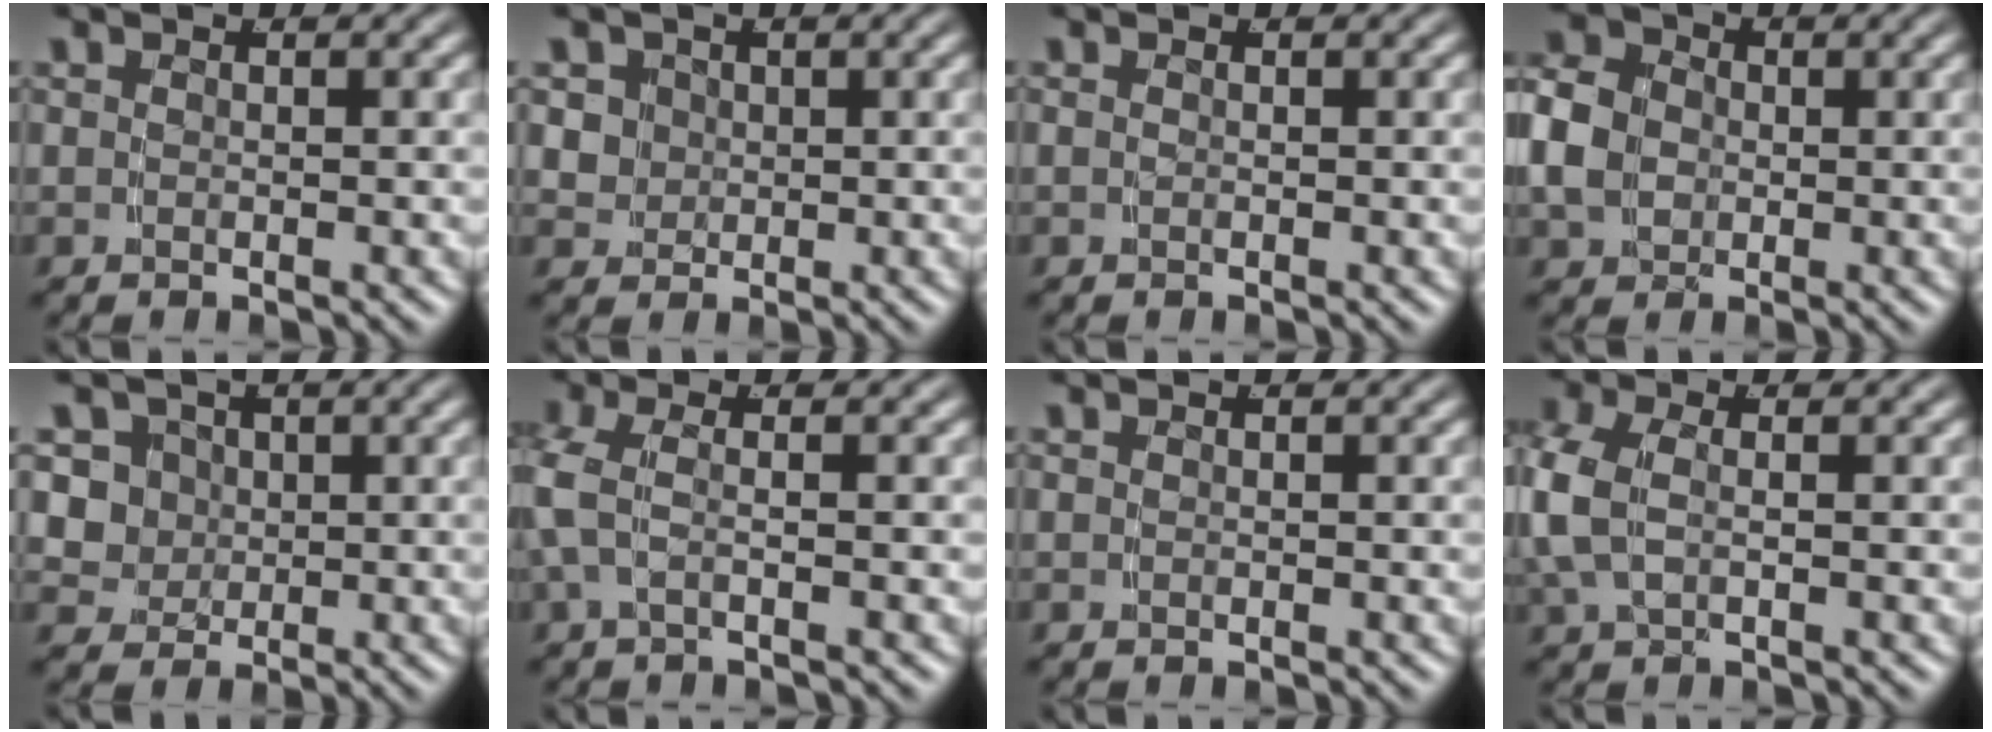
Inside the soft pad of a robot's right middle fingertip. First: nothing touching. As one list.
[{"total": 4.4, "force": [1.1, 4.0, 1.6], "torque": [-0.035, -0.011, 0.023]}, {"total": 0.0}, {"total": 5.6, "force": [0.5, 4.7, 3.0], "torque": [-0.074, -0.005, 0.008]}, {"total": 9.5, "force": [0.6, 8.8, 3.3], "torque": [-0.105, -0.038, 0.016]}, {"total": 2.5, "force": [0.1, 0.9, 2.3], "torque": [-0.064, -0.006, 0.006]}, {"total": 0.0}, {"total": 3.7, "force": [0.2, 2.4, 2.8], "torque": [-0.091, -0.012, 0.014]}]